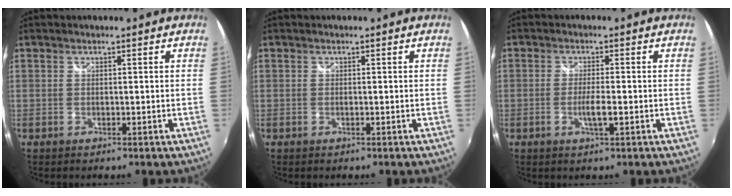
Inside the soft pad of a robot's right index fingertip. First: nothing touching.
{"total": 0.0}
{"total": 3.2, "force": [-1.0, 0.1, 3.1], "torque": [-0.056, -0.006, -0.019]}